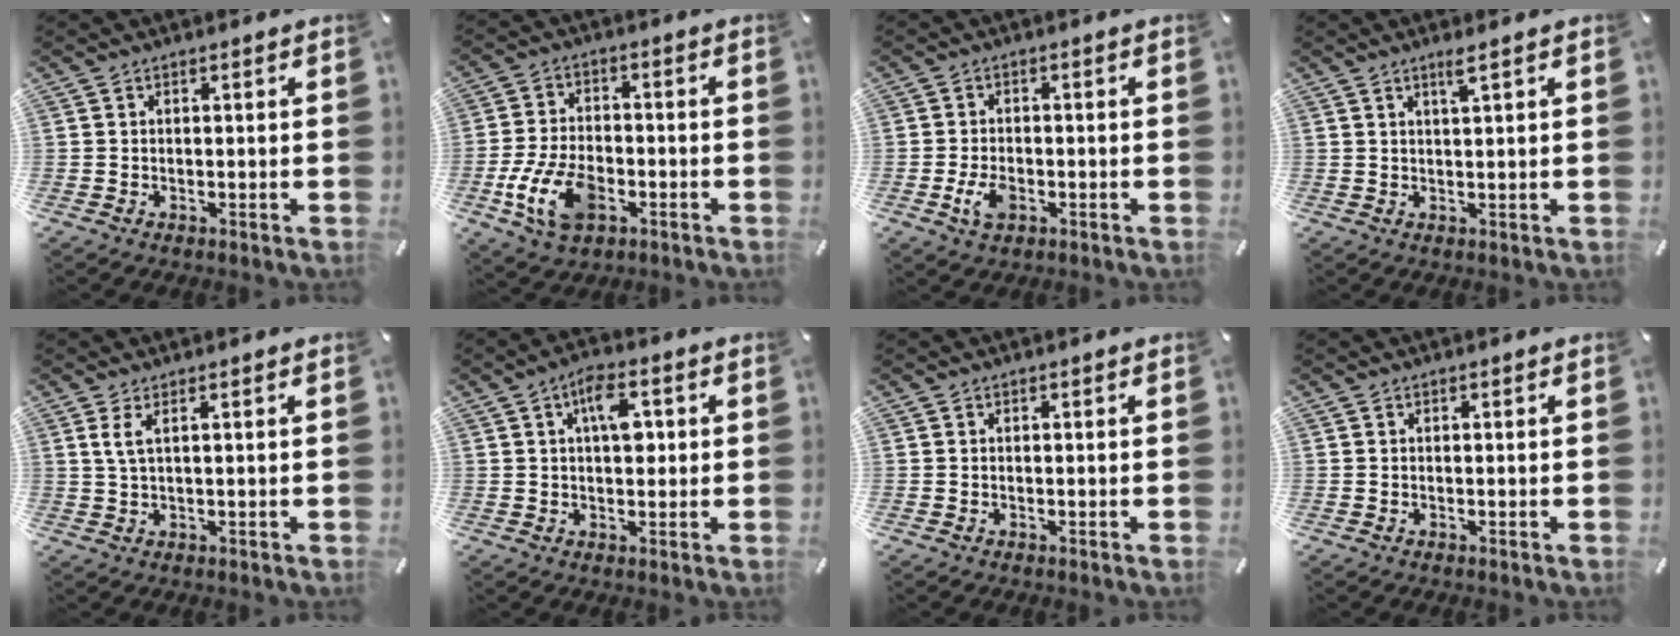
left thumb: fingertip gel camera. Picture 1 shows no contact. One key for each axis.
{"total": 12.0, "fx": -4.5, "fy": 7.3, "fz": 8.4, "tx": -0.185, "ty": 0.006, "tz": -0.079}
{"total": 4.4, "fx": -1.7, "fy": 2.8, "fz": 3.0, "tx": -0.076, "ty": -0.001, "tz": -0.036}
{"total": 2.9, "fx": 1.7, "fy": 0.0, "fz": 2.4, "tx": -0.049, "ty": -0.002, "tz": 0.027}
{"total": 3.0, "fx": 1.1, "fy": 0.6, "fz": 2.7, "tx": -0.057, "ty": 0.000, "tz": 0.017}
{"total": 7.9, "fx": 1.7, "fy": 4.1, "fz": 6.5, "tx": -0.096, "ty": 0.002, "tz": 0.025}
{"total": 0.0}
{"total": 0.0}